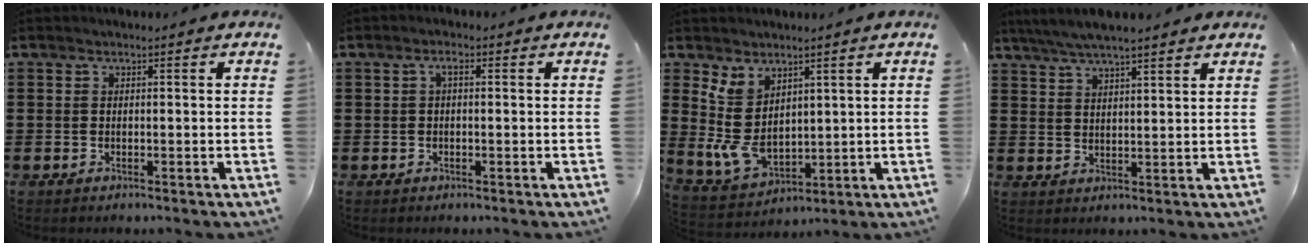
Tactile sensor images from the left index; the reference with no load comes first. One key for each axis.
{"total": 1.5, "fx": 0.0, "fy": 0.5, "fz": 1.4, "tx": -0.027, "ty": 0.005, "tz": -0.001}
{"total": 7.7, "fx": 2.3, "fy": 5.4, "fz": 4.9, "tx": -0.129, "ty": -0.004, "tz": 0.046}
{"total": 4.5, "fx": 3.9, "fy": 0.3, "fz": 2.3, "tx": -0.055, "ty": -0.007, "tz": 0.069}